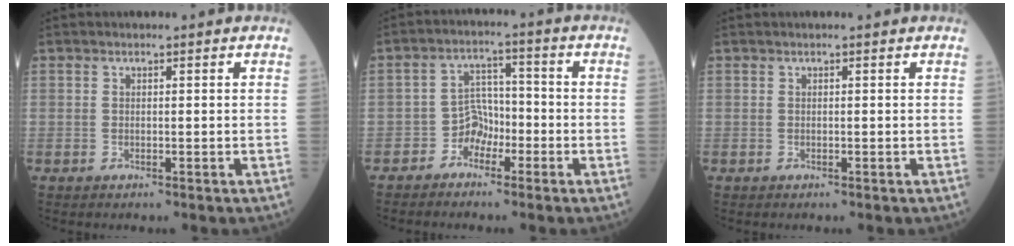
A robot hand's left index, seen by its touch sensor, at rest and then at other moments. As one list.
[{"total": 4.0, "force": [-2.6, 2.8, 1.2], "torque": [-0.015, 0.008, -0.053]}, {"total": 0.6, "force": [0.5, 0.1, 0.3], "torque": [-0.005, 0.008, 0.007]}]